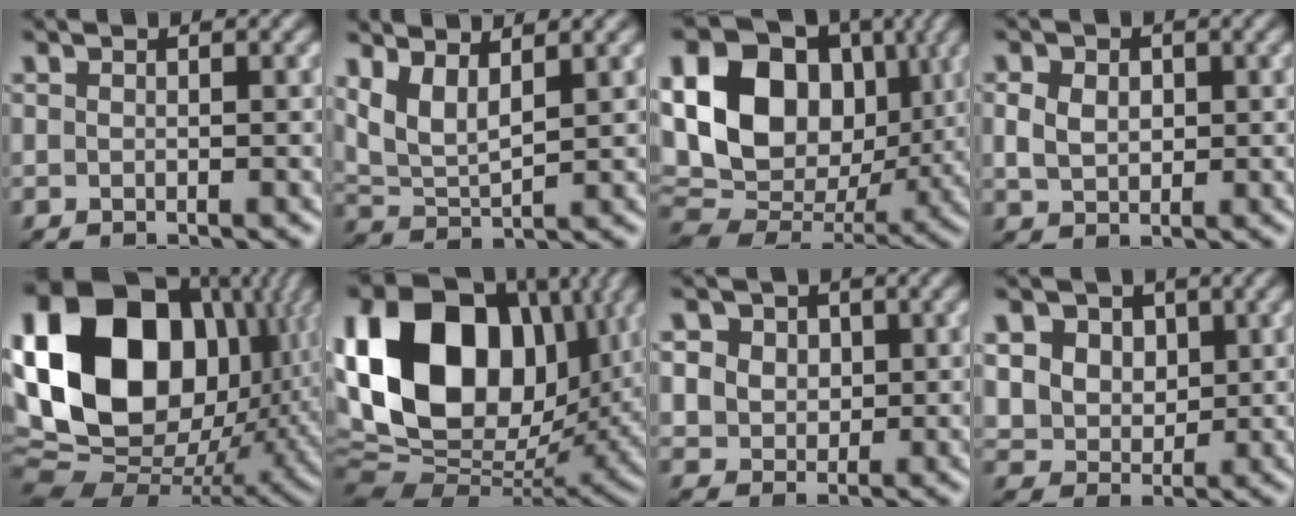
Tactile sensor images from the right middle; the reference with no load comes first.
{"total": 3.2, "force": [2.0, 1.1, 2.3], "torque": [-0.058, -0.005, 0.046]}
{"total": 16.9, "force": [3.7, 12.7, 10.5], "torque": [-0.207, 0.018, 0.073]}
{"total": 2.5, "force": [0.4, 2.0, 1.5], "torque": [-0.038, 0.003, 0.011]}
{"total": 20.6, "force": [4.9, 14.8, 13.5], "torque": [-0.314, 0.009, 0.104]}
{"total": 18.3, "force": [4.2, 12.5, 12.7], "torque": [-0.265, 0.036, 0.059]}
{"total": 5.8, "force": [2.4, 4.7, 2.4], "torque": [-0.045, 0.020, 0.030]}
{"total": 8.4, "force": [3.5, 6.8, 3.6], "torque": [-0.088, 0.021, 0.054]}